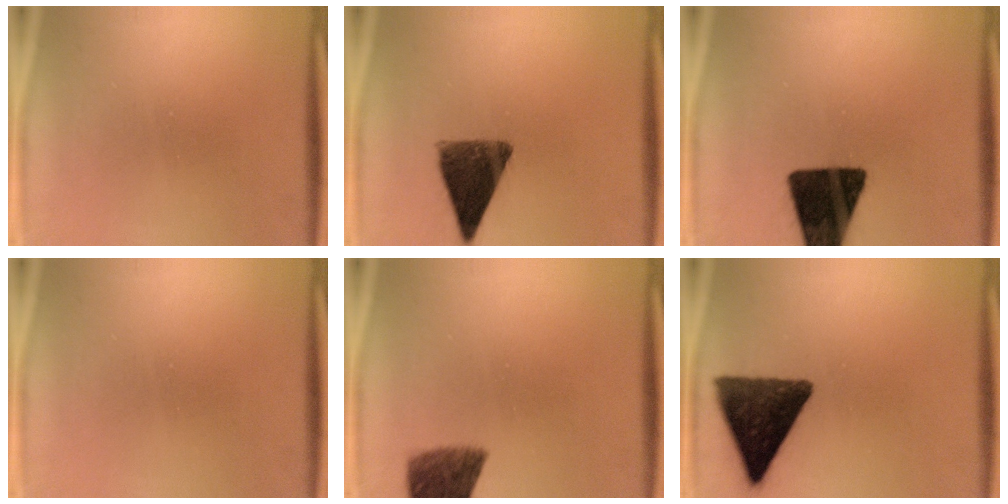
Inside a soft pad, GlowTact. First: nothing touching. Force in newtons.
{"total": 10.3}
{"total": 17.9}
{"total": 0.0}
{"total": 7.8}
{"total": 13.8}